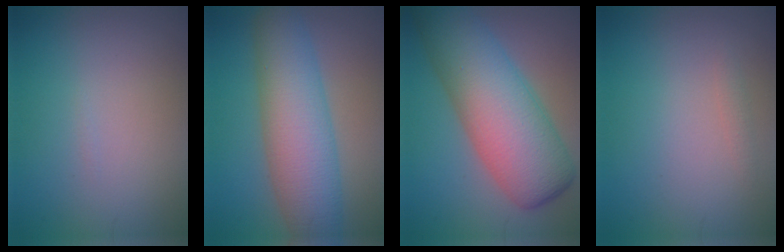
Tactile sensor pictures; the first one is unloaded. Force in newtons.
{"total": 8.0, "press": 8.0, "slide": 0.4}
{"total": 10.9, "press": 10.8, "slide": 0.4}
{"total": 0.6, "press": 0.6, "slide": 0.0}